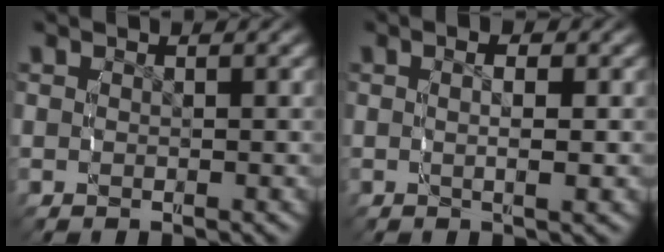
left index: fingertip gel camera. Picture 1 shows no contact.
{"total": 2.4, "force": [0.3, 0.3, 2.3], "torque": [-0.031, -0.001, 0.003]}